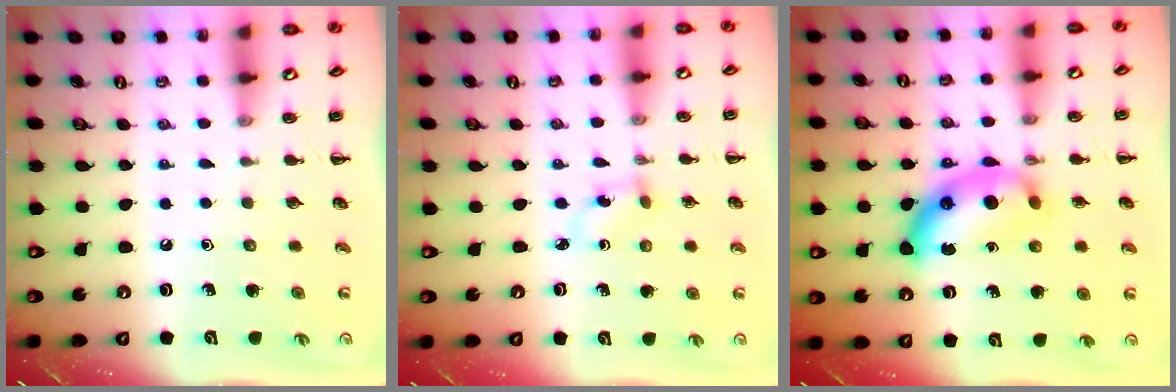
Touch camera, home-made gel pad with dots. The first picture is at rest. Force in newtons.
{"total": 2.1, "press": 1.9, "slide": 0.9}
{"total": 13.4, "press": 13.4, "slide": 0.3}